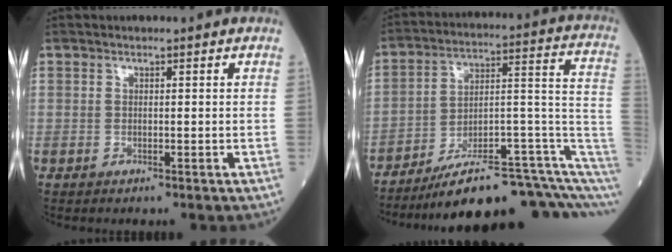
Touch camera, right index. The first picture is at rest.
{"total": 19.4, "force": [-11.4, 3.3, 15.3], "torque": [-0.156, 0.062, -0.175]}